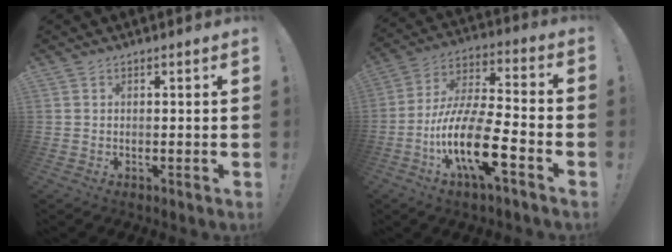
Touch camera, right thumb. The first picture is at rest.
{"total": 20.8, "force": [-8.2, 6.4, 18.0], "torque": [-0.350, 0.032, -0.137]}